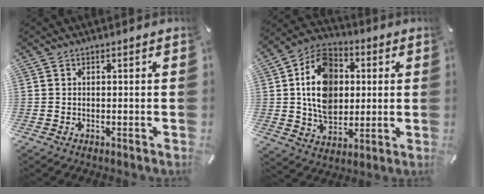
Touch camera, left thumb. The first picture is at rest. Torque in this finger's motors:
{"motor_torque": [0.59, 1.06, 1.40, -1.25, 0.65]}